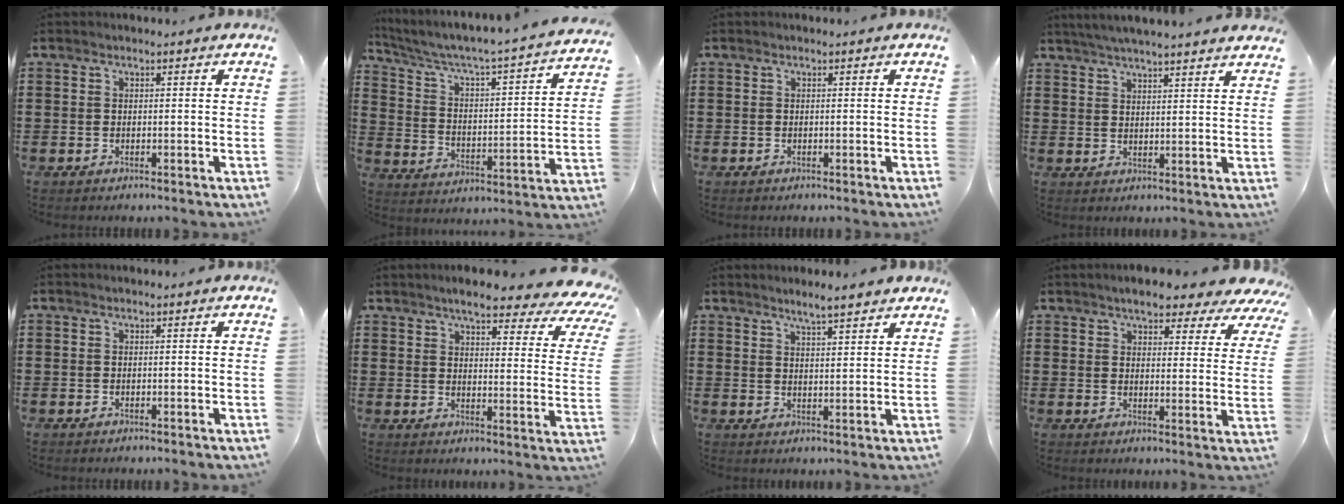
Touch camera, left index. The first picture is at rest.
{"total": 3.2, "force": [2.5, 0.2, 2.0], "torque": [-0.057, -0.038, 0.028]}
{"total": 0.0}
{"total": 4.0, "force": [3.8, -0.6, 0.9], "torque": [-0.030, -0.013, 0.068]}
{"total": 0.0}
{"total": 6.9, "force": [5.6, 0.8, 4.0], "torque": [-0.076, -0.037, 0.089]}
{"total": 3.5, "force": [3.4, -0.2, 1.2], "torque": [-0.032, -0.009, 0.060]}
{"total": 5.7, "force": [5.1, 1.2, 2.3], "torque": [-0.058, -0.021, 0.088]}